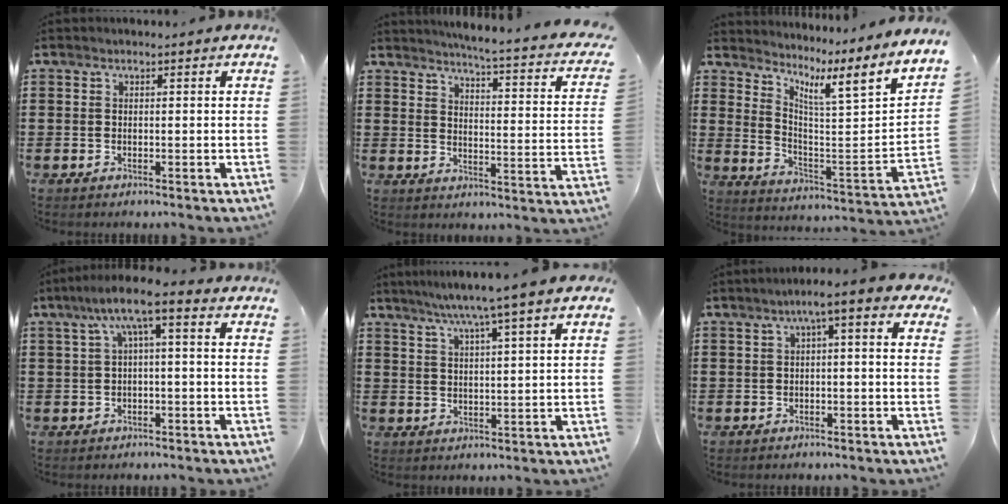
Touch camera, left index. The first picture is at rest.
{"total": 4.3, "force": [3.8, -0.7, 1.9], "torque": [-0.051, -0.040, 0.052]}
{"total": 5.7, "force": [4.0, -0.6, 4.1], "torque": [-0.075, -0.065, 0.044]}
{"total": 5.1, "force": [0.6, 0.9, 5.0], "torque": [-0.097, 0.009, 0.006]}
{"total": 5.9, "force": [4.2, -0.1, 4.0], "torque": [-0.089, -0.012, 0.070]}
{"total": 3.2, "force": [0.1, 0.3, 3.2], "torque": [-0.062, 0.006, -0.004]}